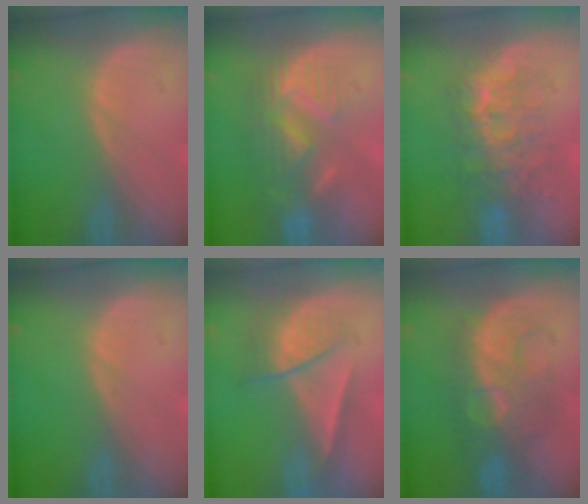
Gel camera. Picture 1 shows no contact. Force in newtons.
{"total": 8.8, "press": 7.8, "slide": 4.1}
{"total": 7.9, "press": 7.7, "slide": 1.4}
{"total": 0.0}
{"total": 7.2, "press": 6.1, "slide": 3.9}
{"total": 8.0, "press": 8.0, "slide": 0.7}